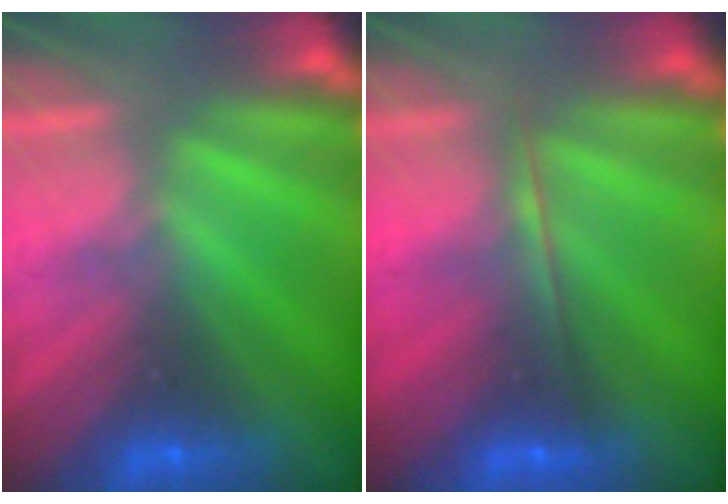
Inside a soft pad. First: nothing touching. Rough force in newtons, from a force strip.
{"total": 1.8}